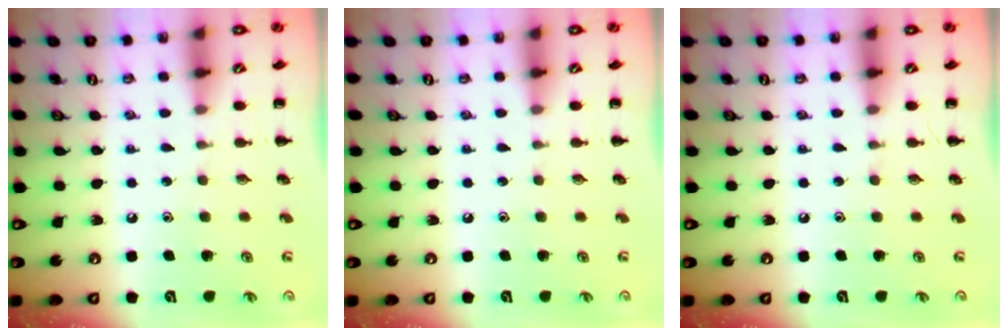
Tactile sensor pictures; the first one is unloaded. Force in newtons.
{"total": 0.0}
{"total": 0.0}